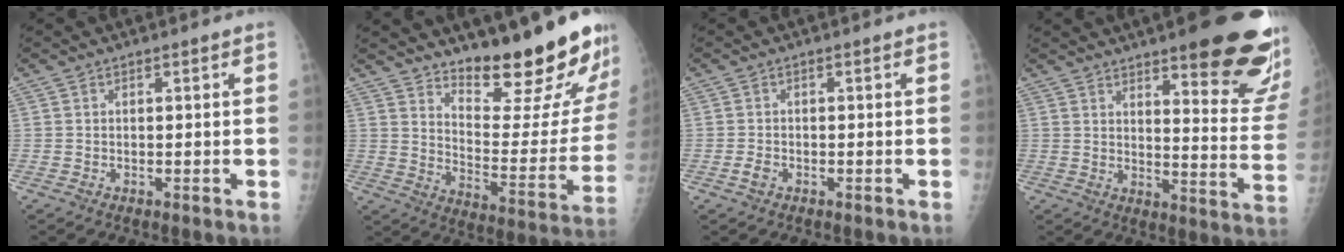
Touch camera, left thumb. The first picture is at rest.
{"total": 21.7, "force": [18.2, 3.8, 11.2], "torque": [-0.129, -0.159, 0.257]}
{"total": 1.5, "force": [-0.8, 1.0, 0.7], "torque": [-0.017, 0.001, -0.016]}
{"total": 22.6, "force": [14.4, 5.3, 16.6], "torque": [-0.179, -0.081, 0.180]}